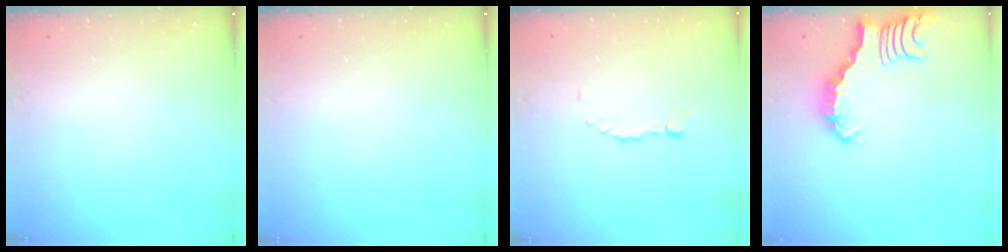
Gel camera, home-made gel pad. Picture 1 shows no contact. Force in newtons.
{"total": 0.0}
{"total": 3.1, "press": 3.1, "slide": 0.5}
{"total": 2.5, "press": 2.5, "slide": 0.2}